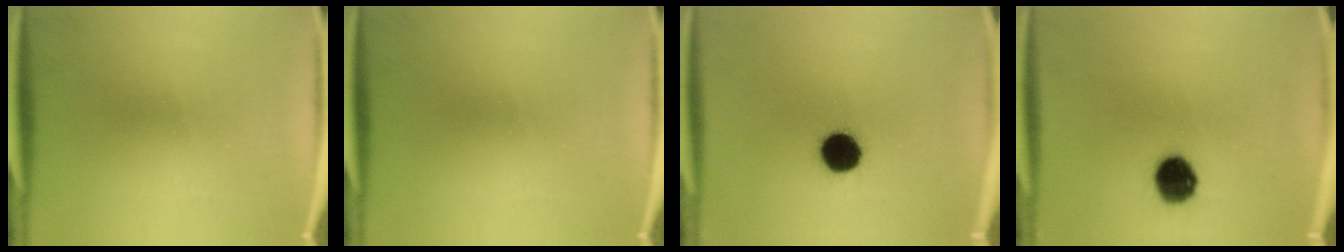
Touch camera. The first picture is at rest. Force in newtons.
{"total": 0.0}
{"total": 10.3}
{"total": 9.1}